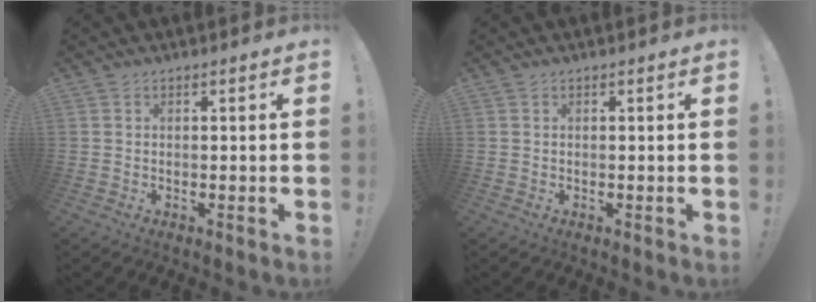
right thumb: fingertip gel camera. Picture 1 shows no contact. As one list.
[{"total": 0.0}]